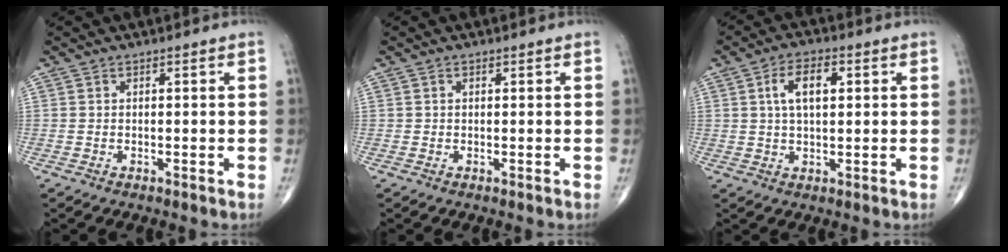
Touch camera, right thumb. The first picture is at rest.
{"total": 0.0}
{"total": 6.9, "force": [1.7, 3.4, 5.7], "torque": [-0.099, 0.005, 0.029]}